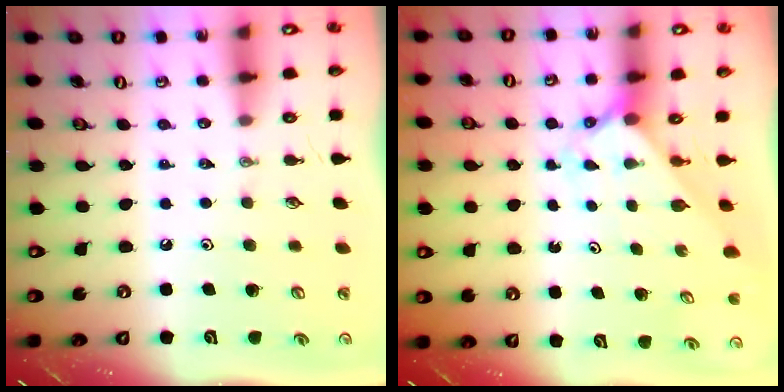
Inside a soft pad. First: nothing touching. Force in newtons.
{"total": 1.9, "press": 1.9, "slide": 0.2}